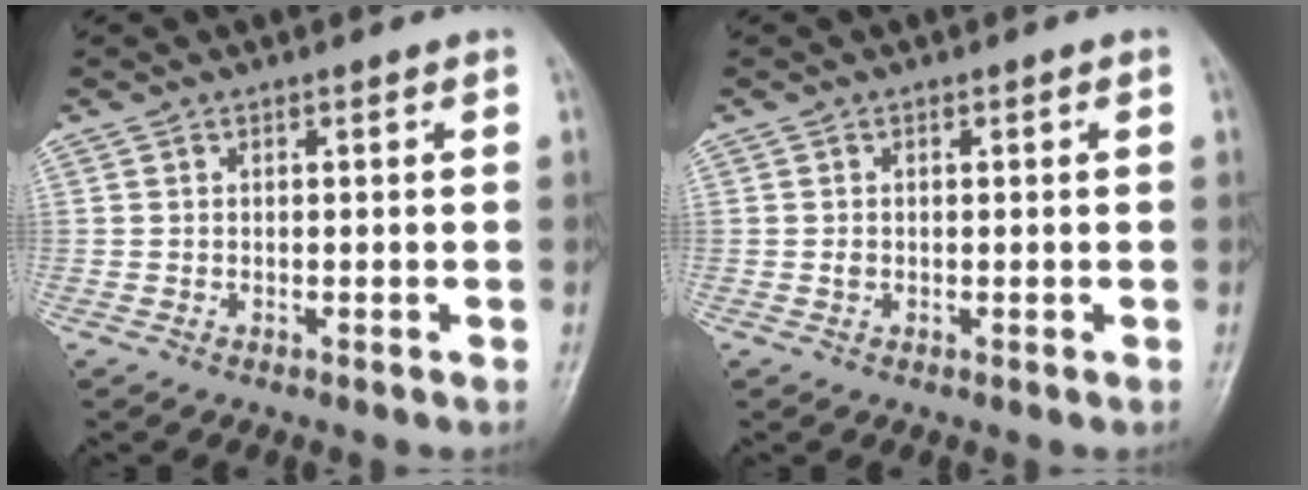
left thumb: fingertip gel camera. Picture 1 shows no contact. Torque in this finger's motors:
{"motor_torque": [-0.07, -0.15, 0.24, 0.03, 0.00]}